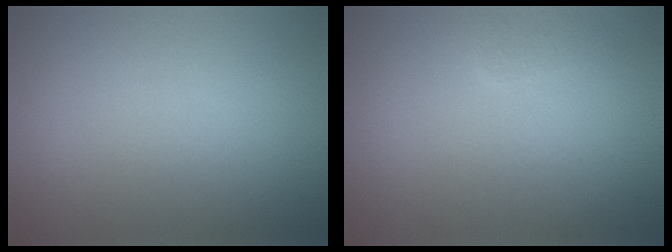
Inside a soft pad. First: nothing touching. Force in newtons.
{"total": 0.9, "press": 0.9, "slide": 0.0}